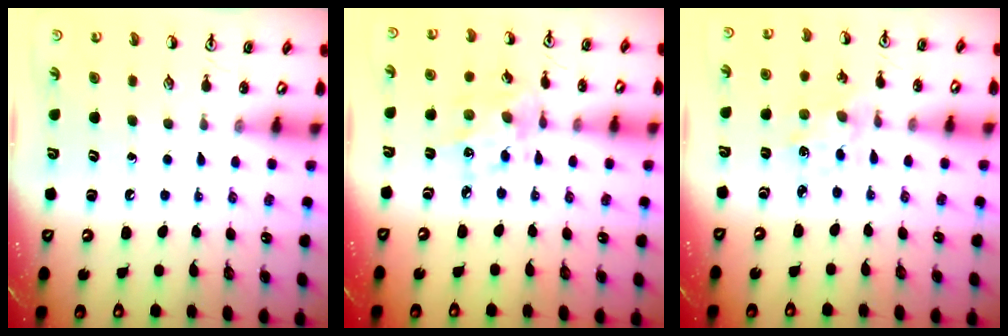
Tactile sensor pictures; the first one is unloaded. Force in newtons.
{"total": 7.1, "press": 7.1, "slide": 0.6}
{"total": 1.1, "press": 1.0, "slide": 0.2}